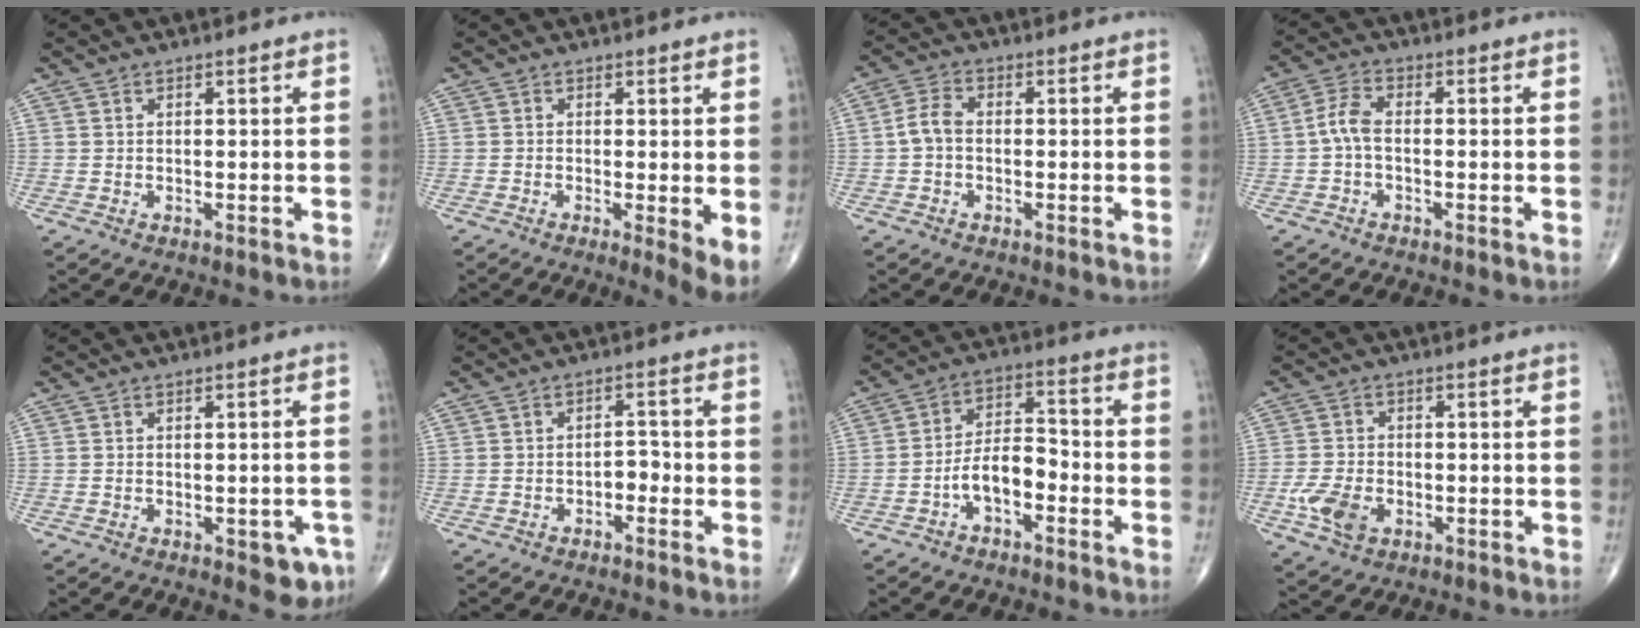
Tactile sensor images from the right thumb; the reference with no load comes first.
{"total": 4.5, "force": [-0.5, 0.8, 4.4], "torque": [-0.072, -0.015, -0.012]}
{"total": 4.1, "force": [-0.6, 2.7, 3.0], "torque": [-0.059, 0.013, -0.020]}
{"total": 4.3, "force": [-0.8, 2.1, 3.7], "torque": [-0.080, 0.015, -0.024]}
{"total": 5.2, "force": [-2.3, 2.5, 3.9], "torque": [-0.026, 0.006, -0.023]}
{"total": 2.8, "force": [-1.4, 1.7, 1.7], "torque": [-0.013, 0.021, -0.026]}
{"total": 7.5, "force": [-3.3, 3.8, 5.6], "torque": [-0.089, 0.042, -0.064]}
{"total": 6.8, "force": [-2.3, 4.6, 4.4], "torque": [-0.089, 0.005, -0.042]}